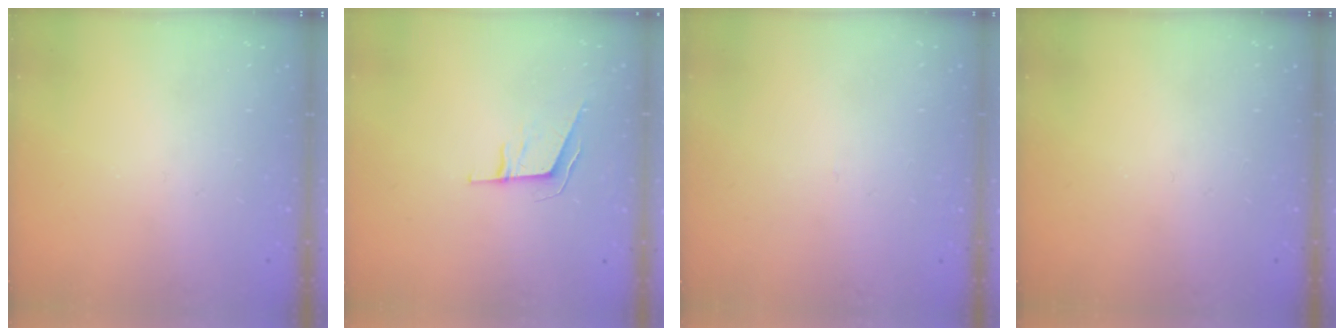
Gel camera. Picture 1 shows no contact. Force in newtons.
{"total": 5.8, "press": 5.2, "slide": 2.6}
{"total": 2.7, "press": 2.7, "slide": 0.3}
{"total": 0.0}